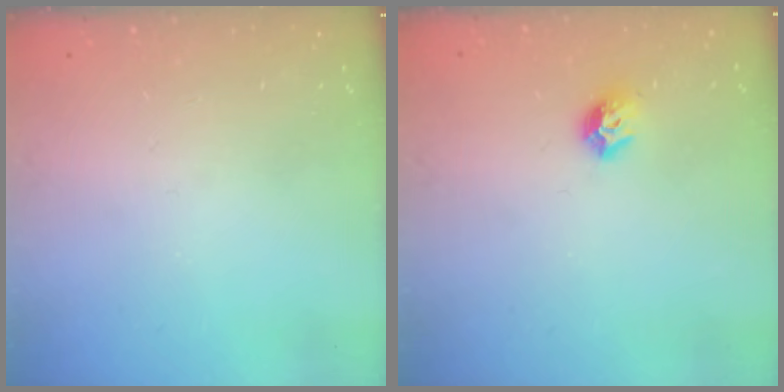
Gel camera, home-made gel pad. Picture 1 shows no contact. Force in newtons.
{"total": 8.2, "press": 8.2, "slide": 0.7}